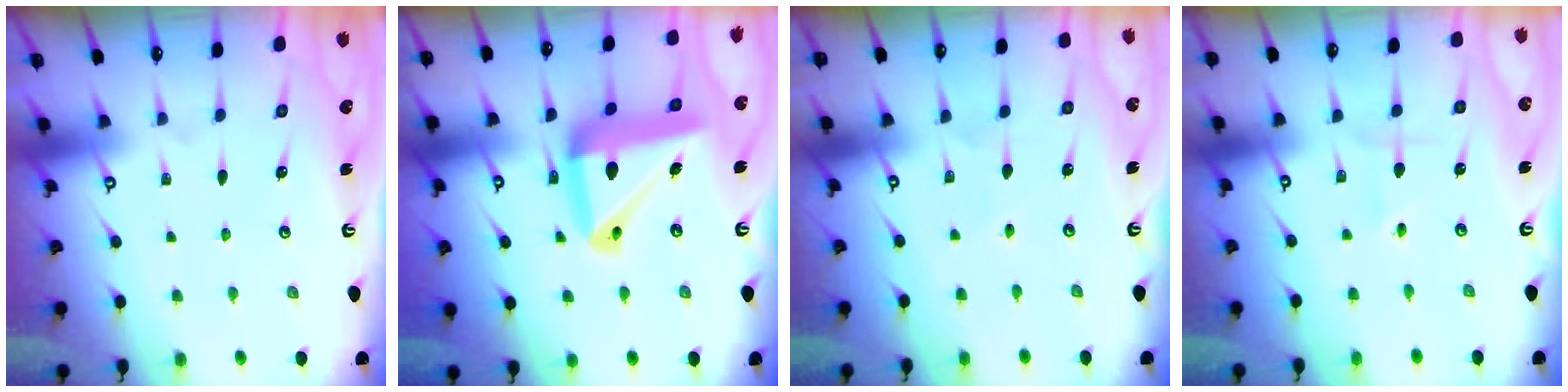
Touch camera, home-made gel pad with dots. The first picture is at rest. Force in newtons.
{"total": 19.0, "press": 18.9, "slide": 2.0}
{"total": 2.3, "press": 2.2, "slide": 0.7}
{"total": 1.2, "press": 1.2, "slide": 0.2}